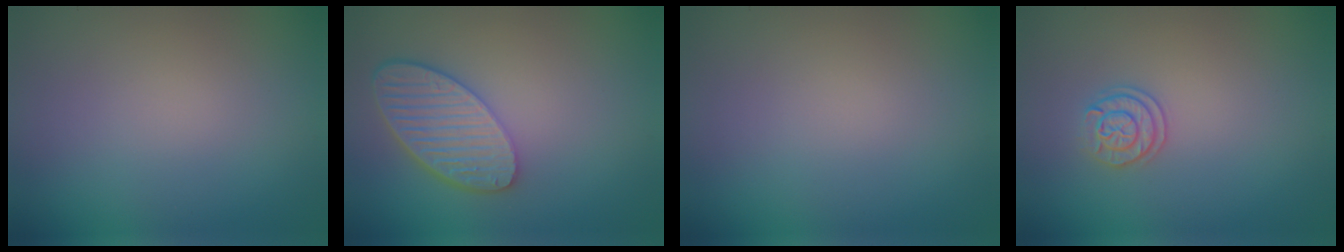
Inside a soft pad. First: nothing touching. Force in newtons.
{"total": 5.6, "press": 4.5, "slide": 3.3}
{"total": 0.0}
{"total": 1.9, "press": 1.8, "slide": 0.5}